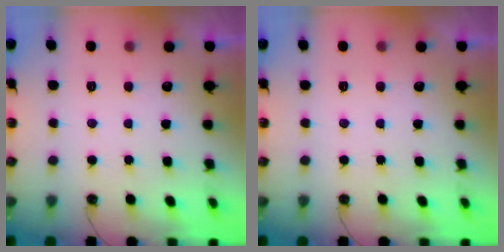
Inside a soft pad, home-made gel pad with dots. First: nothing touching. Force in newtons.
{"total": 0.0}